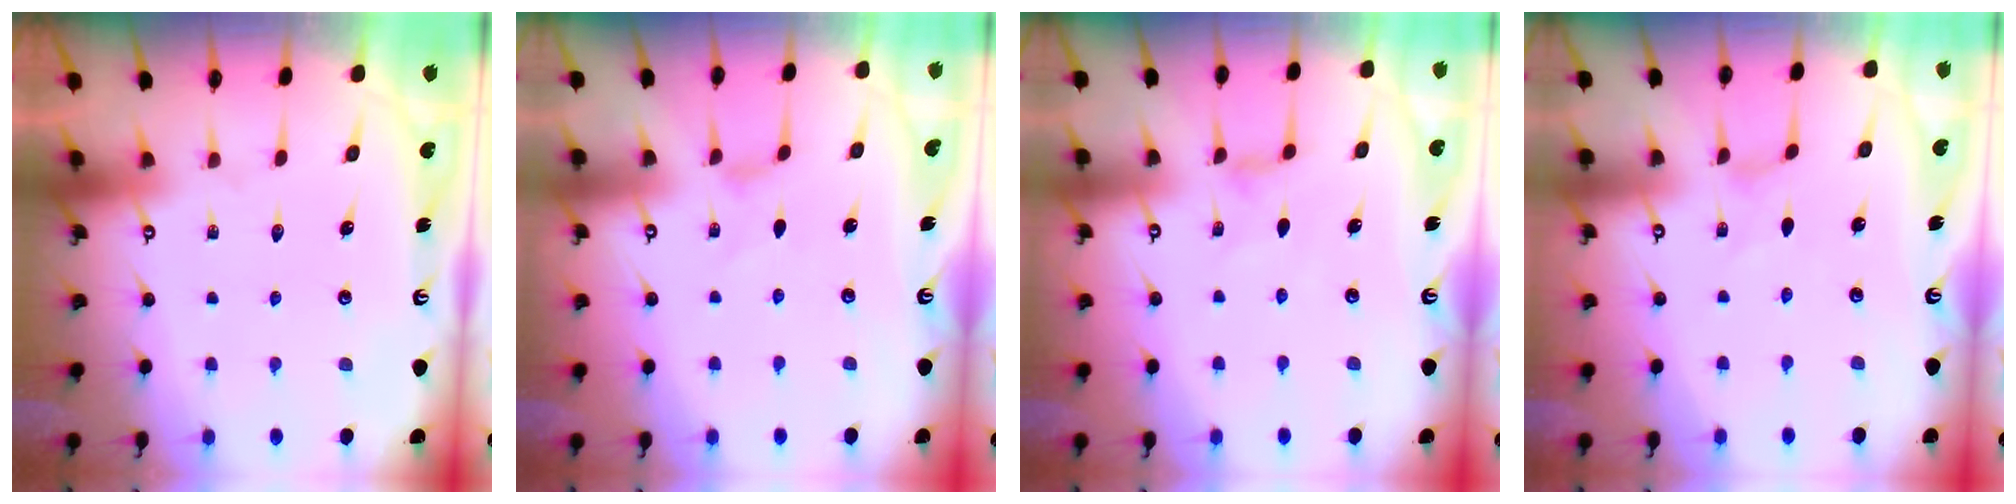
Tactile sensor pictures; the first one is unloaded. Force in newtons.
{"total": 0.0}
{"total": 2.4, "press": 2.4, "slide": 0.4}
{"total": 0.0}